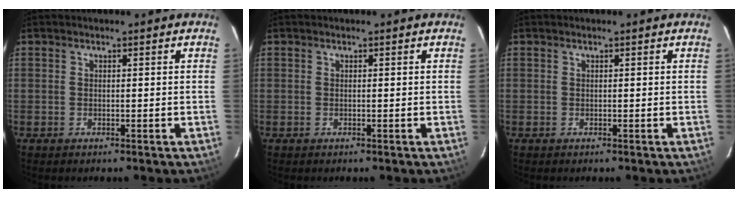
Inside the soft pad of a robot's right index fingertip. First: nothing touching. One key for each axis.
{"total": 1.6, "fx": 1.4, "fy": -0.9, "fz": 0.1, "tx": -0.006, "ty": -0.025, "tz": 0.005}
{"total": 0.0}